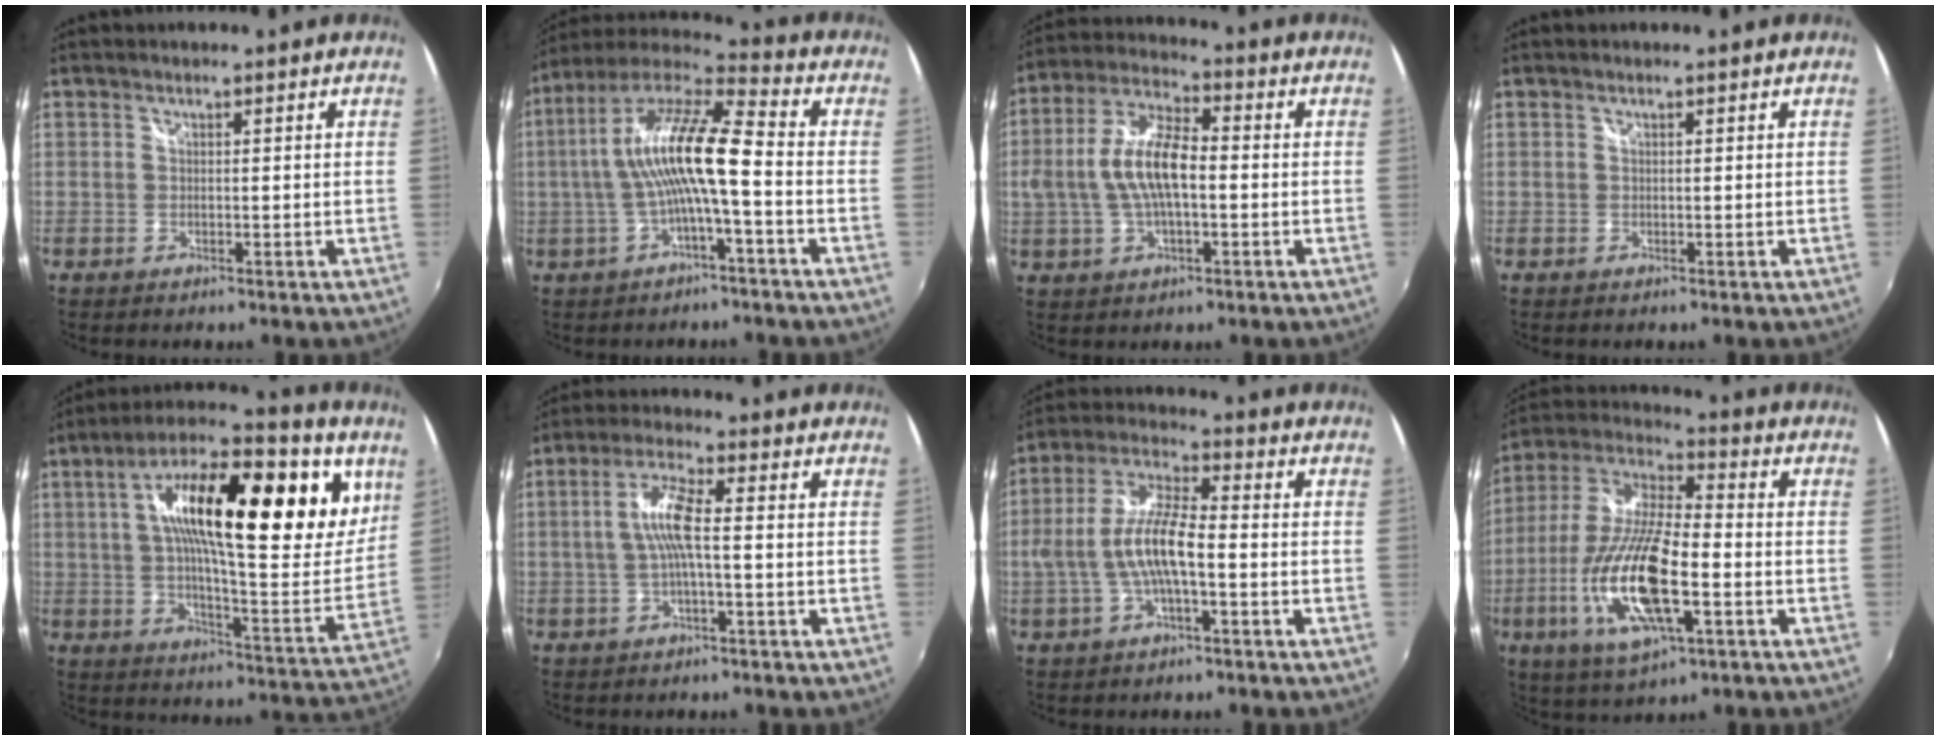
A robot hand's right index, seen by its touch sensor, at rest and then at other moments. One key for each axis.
{"total": 13.5, "fx": -1.5, "fy": 2.0, "fz": 13.2, "tx": -0.250, "ty": 0.015, "tz": -0.028}
{"total": 11.2, "fx": -1.0, "fy": 4.6, "fz": 10.2, "tx": -0.208, "ty": 0.009, "tz": -0.017}
{"total": 0.0}
{"total": 28.2, "fx": 9.5, "fy": 8.9, "fz": 25.0, "tx": -0.401, "ty": 0.026, "tz": 0.136}
{"total": 6.5, "fx": -0.7, "fy": 0.6, "fz": 6.5, "tx": -0.136, "ty": 0.008, "tz": -0.011}
{"total": 10.7, "fx": -2.2, "fy": 2.7, "fz": 10.2, "tx": -0.208, "ty": 0.005, "tz": -0.037}
{"total": 20.0, "fx": -6.1, "fy": 6.2, "fz": 18.0, "tx": -0.367, "ty": -0.027, "tz": -0.116}